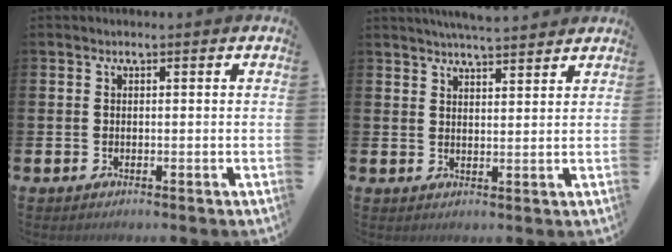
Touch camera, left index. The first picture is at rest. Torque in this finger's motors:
{"motor_torque": [0.98, -1.15, 0.47, 0.05]}